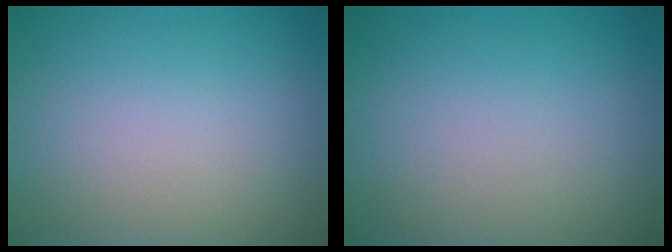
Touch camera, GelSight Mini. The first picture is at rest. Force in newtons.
{"total": 0.0}